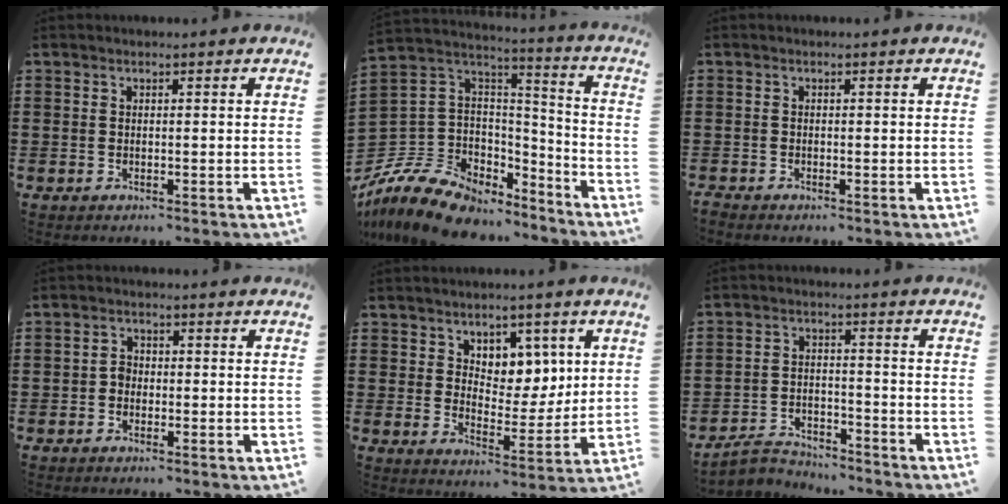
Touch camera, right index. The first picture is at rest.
{"total": 10.9, "force": [-7.6, 6.8, 3.9], "torque": [-0.113, 0.009, -0.146]}
{"total": 0.6, "force": [-0.6, 0.0, 0.0], "torque": [0.000, -0.001, -0.012]}
{"total": 1.6, "force": [-0.6, 1.2, 0.8], "torque": [-0.019, 0.003, -0.013]}
{"total": 5.8, "force": [3.7, 4.4, 1.0], "torque": [-0.032, -0.010, 0.065]}
{"total": 4.1, "force": [-3.9, 1.1, 0.6], "torque": [-0.021, 0.006, -0.082]}